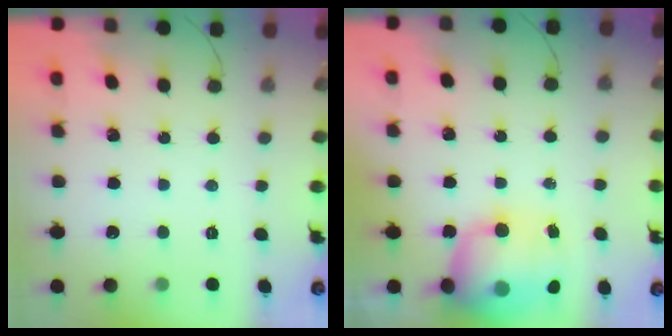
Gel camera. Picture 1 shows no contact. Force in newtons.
{"total": 14.7, "press": 14.2, "slide": 3.5}